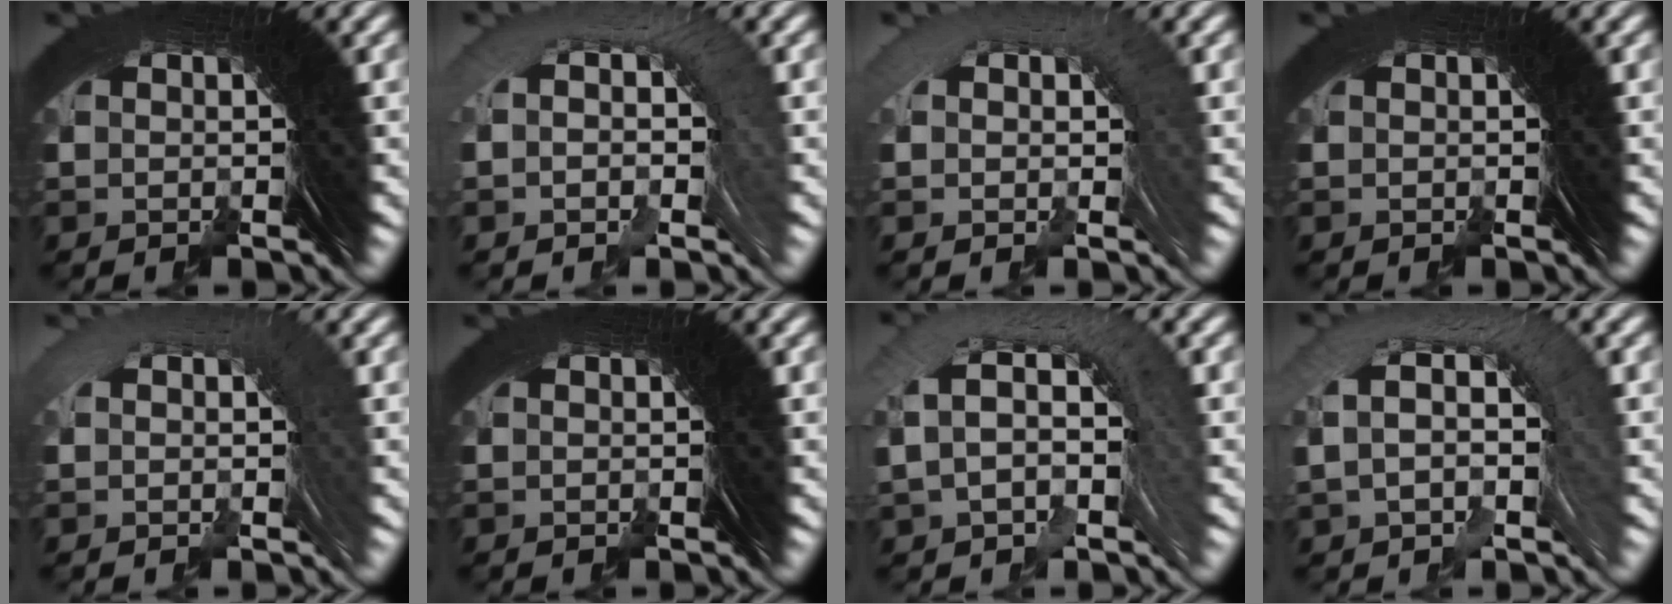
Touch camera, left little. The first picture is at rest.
{"total": 2.9, "force": [0.3, 1.3, 2.5], "torque": [-0.034, 0.030, -0.005]}
{"total": 1.9, "force": [0.7, 0.6, 1.6], "torque": [-0.020, 0.029, 0.004]}
{"total": 0.0}
{"total": 1.6, "force": [0.4, 0.4, 1.5], "torque": [-0.011, 0.027, -0.001]}
{"total": 0.0}
{"total": 5.9, "force": [0.9, 3.3, 4.8], "torque": [-0.077, 0.033, 0.002]}
{"total": 4.9, "force": [0.7, 2.5, 4.2], "torque": [-0.065, 0.034, 0.001]}